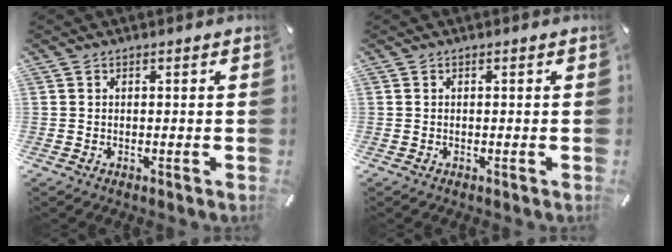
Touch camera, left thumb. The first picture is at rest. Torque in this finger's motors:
{"motor_torque": [-0.09, 0.08, -0.07, 0.00, 0.00]}